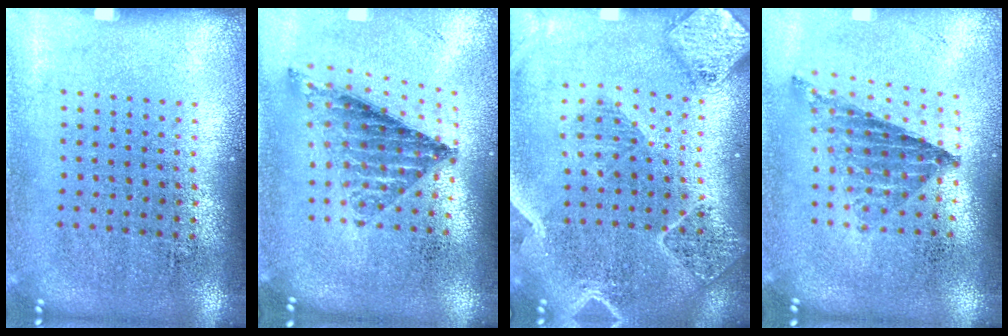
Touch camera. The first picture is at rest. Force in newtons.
{"total": 0.9, "press": 0.9, "slide": 0.3}
{"total": 2.4, "press": 2.2, "slide": 0.9}
{"total": 0.5, "press": 0.5, "slide": 0.1}